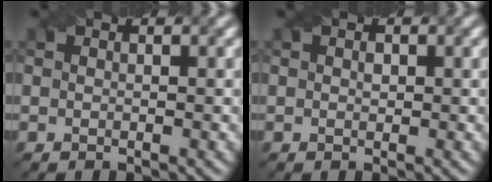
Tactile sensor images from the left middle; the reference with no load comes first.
{"total": 0.7, "force": [0.1, 0.5, 0.5], "torque": [-0.007, 0.000, 0.001]}